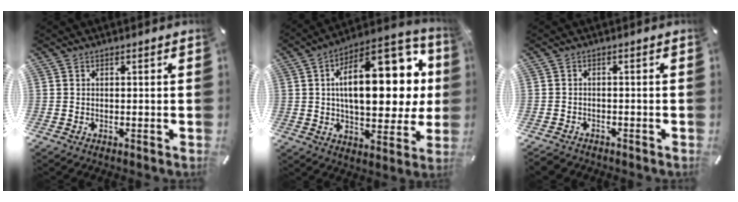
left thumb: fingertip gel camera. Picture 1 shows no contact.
{"total": 24.6, "force": [6.1, 12.1, 20.6], "torque": [-0.304, -0.029, 0.092]}
{"total": 2.0, "force": [-1.7, 0.9, 0.3], "torque": [-0.013, 0.008, -0.038]}